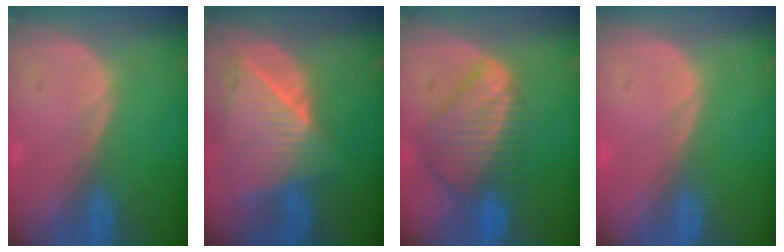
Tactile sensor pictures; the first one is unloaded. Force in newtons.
{"total": 9.1, "press": 8.1, "slide": 4.0}
{"total": 9.0, "press": 7.7, "slide": 4.6}
{"total": 0.7, "press": 0.1, "slide": 0.7}